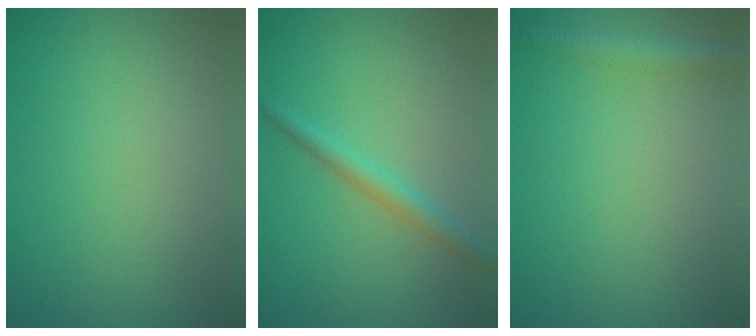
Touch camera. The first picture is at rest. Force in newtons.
{"total": 1.5, "press": 1.5, "slide": 0.1}
{"total": 2.9, "press": 2.9, "slide": 0.1}